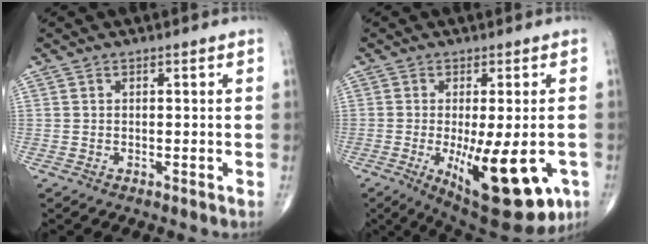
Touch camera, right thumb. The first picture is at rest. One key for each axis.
{"total": 17.0, "fx": -5.2, "fy": 5.9, "fz": 15.1, "tx": -0.195, "ty": -0.022, "tz": -0.058}